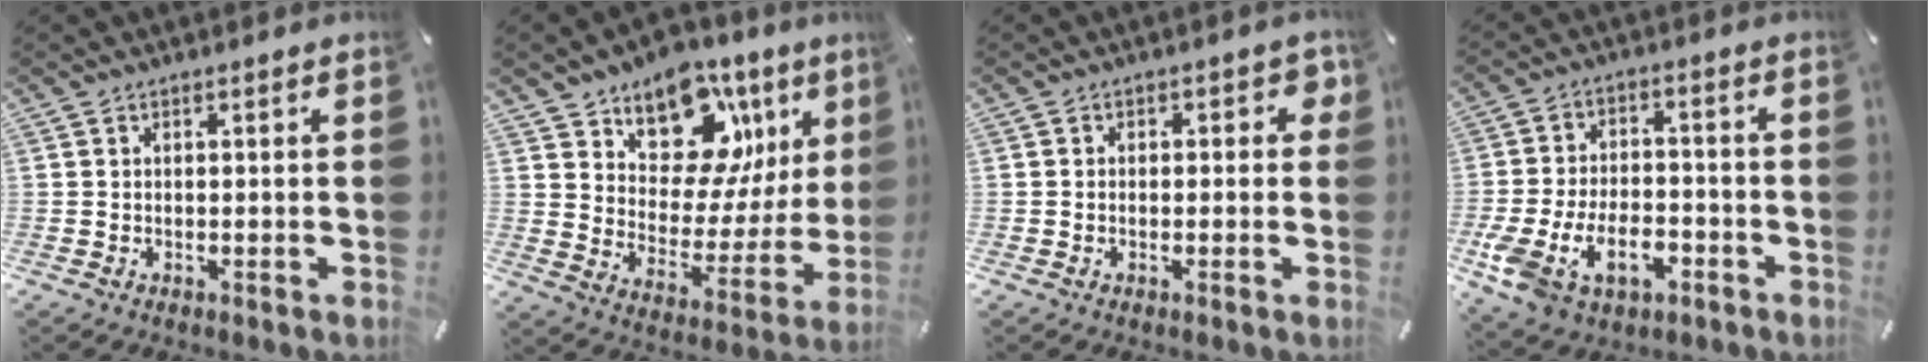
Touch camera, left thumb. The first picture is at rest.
{"total": 14.5, "force": [9.6, 9.3, 5.5], "torque": [-0.064, -0.086, 0.167]}
{"total": 2.7, "force": [-0.3, 2.0, 1.8], "torque": [-0.017, 0.005, -0.010]}
{"total": 13.9, "force": [-5.3, 9.0, 9.2], "torque": [-0.178, 0.025, -0.089]}